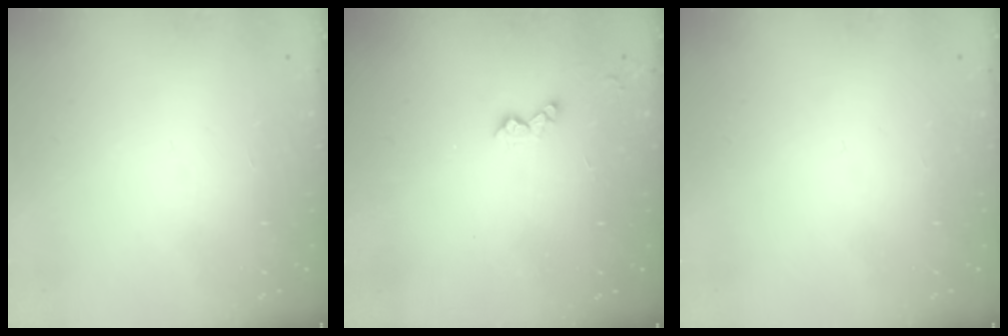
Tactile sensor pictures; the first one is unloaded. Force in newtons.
{"total": 4.0, "press": 4.0, "slide": 0.6}
{"total": 0.0}